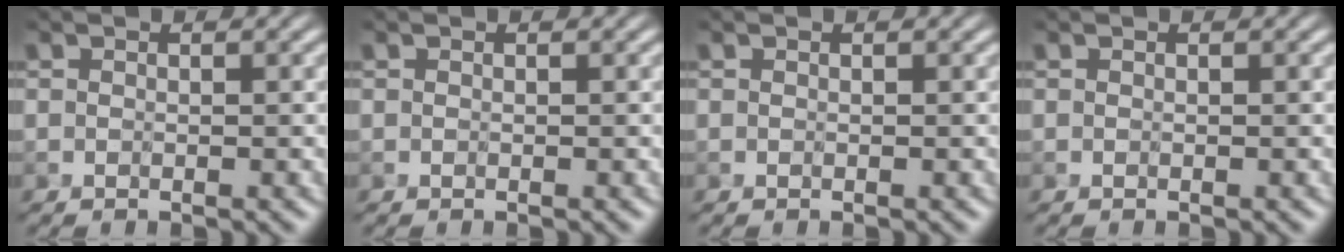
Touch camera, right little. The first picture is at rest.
{"total": 0.0}
{"total": 0.0}
{"total": 0.0}